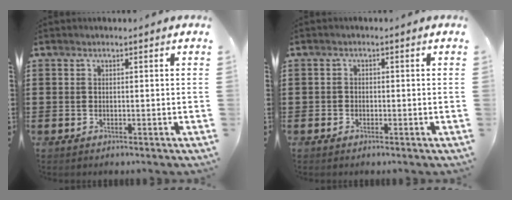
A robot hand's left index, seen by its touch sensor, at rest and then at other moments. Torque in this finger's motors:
{"motor_torque": [-0.50, 0.80, -0.04, -0.01]}